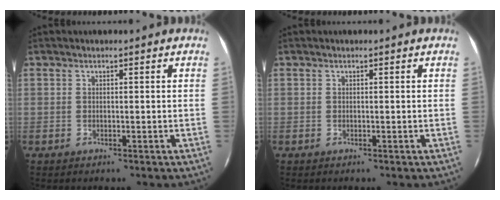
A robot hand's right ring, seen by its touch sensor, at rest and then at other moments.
{"total": 0.0}